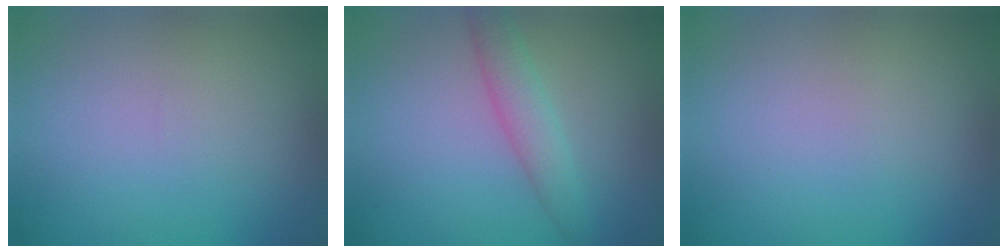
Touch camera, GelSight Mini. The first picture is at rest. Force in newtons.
{"total": 2.7, "press": 2.7, "slide": 0.1}
{"total": 0.0}